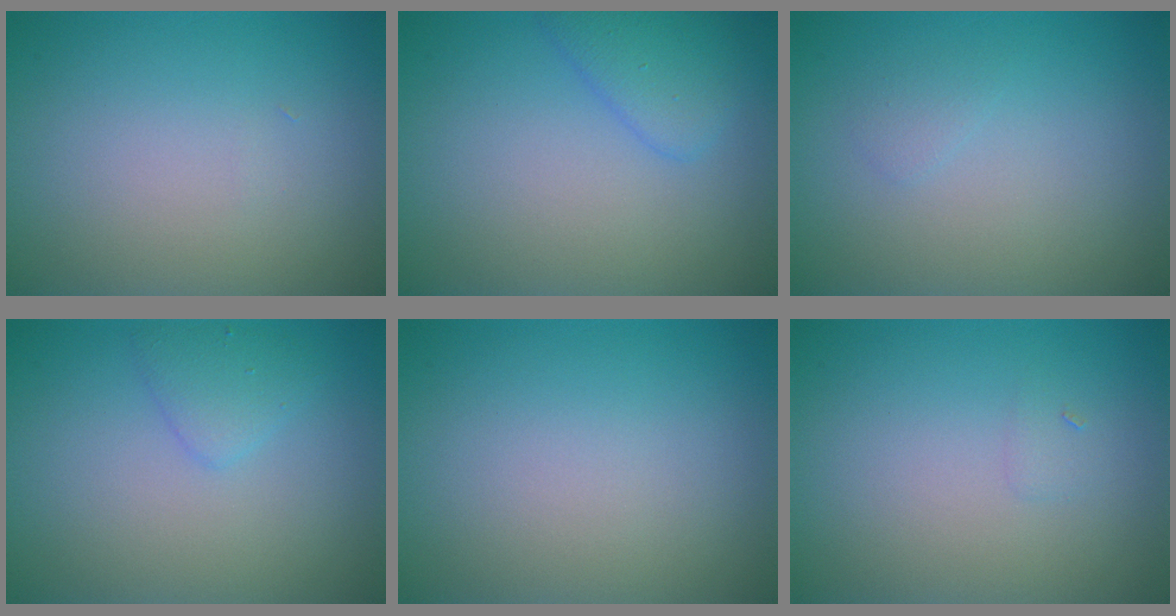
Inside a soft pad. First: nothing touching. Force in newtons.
{"total": 2.4, "press": 2.4, "slide": 0.1}
{"total": 0.7, "press": 0.7, "slide": 0.1}
{"total": 1.7, "press": 1.6, "slide": 0.1}
{"total": 0.0}
{"total": 0.5, "press": 0.5, "slide": 0.1}